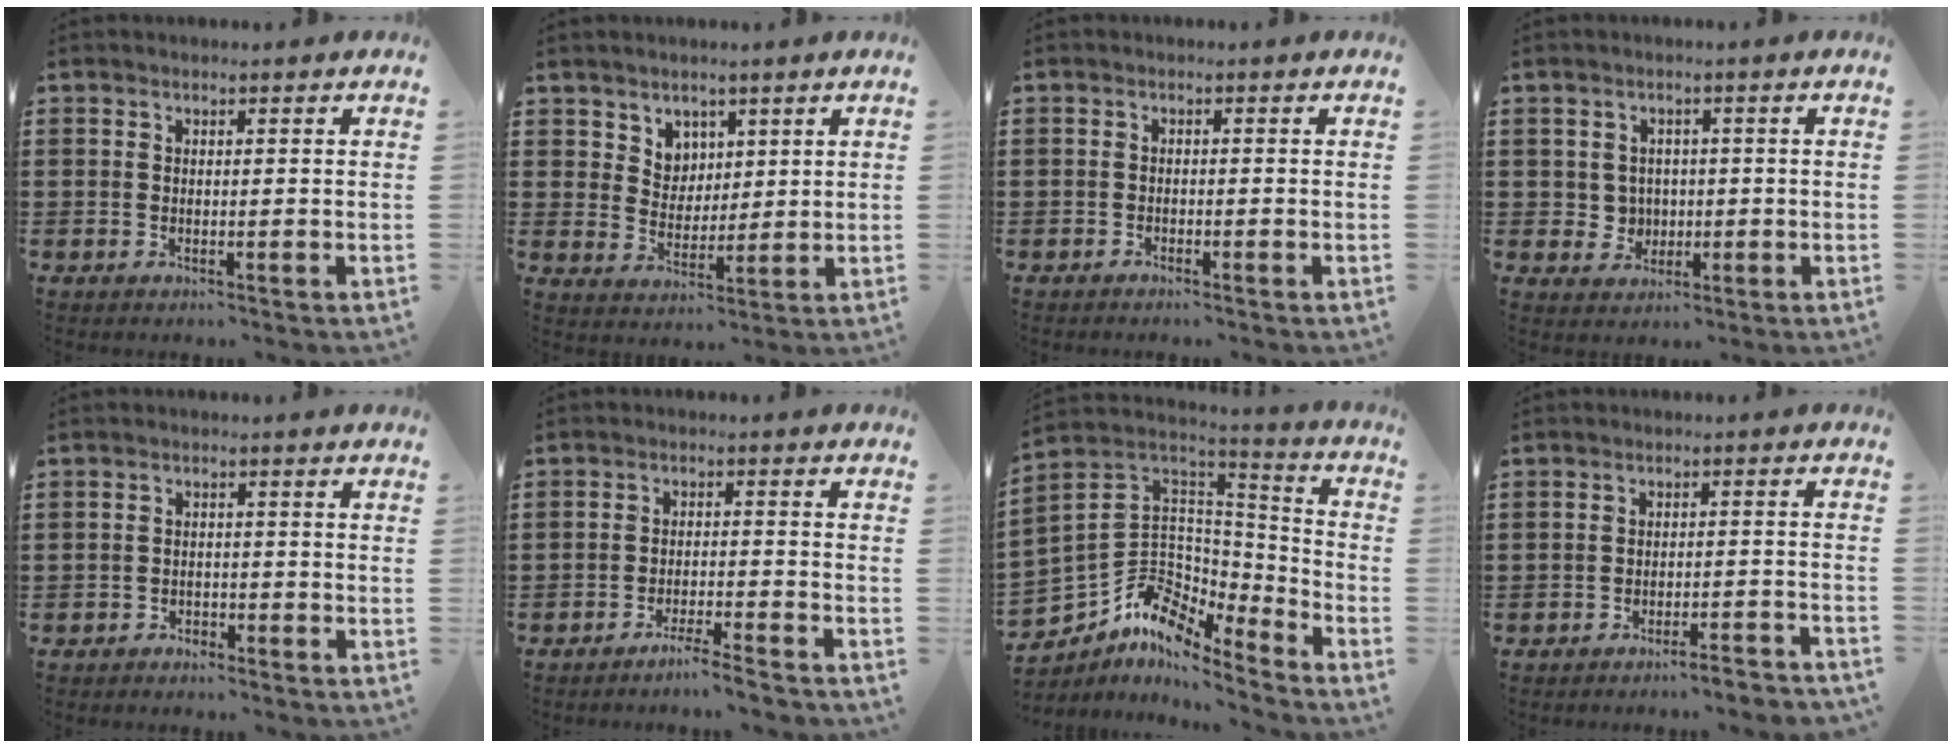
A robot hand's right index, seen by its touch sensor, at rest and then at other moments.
{"total": 4.8, "force": [3.0, 3.7, 0.4], "torque": [-0.021, 0.004, 0.054]}
{"total": 0.8, "force": [-0.8, 0.1, 0.0], "torque": [-0.002, 0.003, -0.018]}
{"total": 3.3, "force": [0.1, 3.2, 0.8], "torque": [-0.030, 0.010, -0.001]}
{"total": 1.5, "force": [-1.4, 0.6, 0.0], "torque": [-0.007, 0.003, -0.032]}
{"total": 3.5, "force": [-3.3, -0.4, 1.0], "torque": [-0.018, -0.001, -0.066]}
{"total": 8.0, "force": [-4.8, 5.9, 2.7], "torque": [-0.082, -0.012, -0.092]}
{"total": 3.0, "force": [-3.0, -0.1, 0.6], "torque": [-0.015, -0.001, -0.063]}